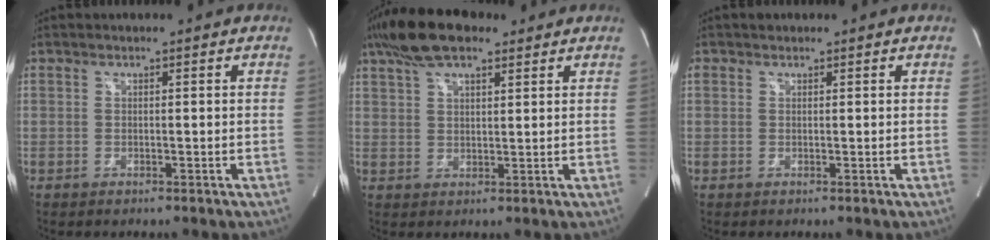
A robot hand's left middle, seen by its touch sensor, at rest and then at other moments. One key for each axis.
{"total": 10.1, "fx": 7.0, "fy": 3.6, "fz": 6.2, "tx": -0.123, "ty": 0.026, "tz": 0.125}
{"total": 1.0, "fx": 0.8, "fy": 0.7, "fz": 0.2, "tx": -0.009, "ty": 0.013, "tz": 0.013}